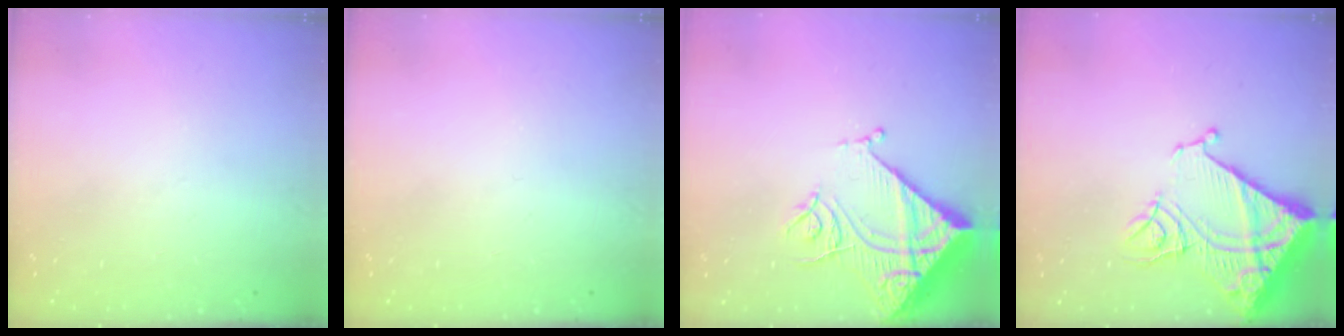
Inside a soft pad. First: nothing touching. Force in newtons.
{"total": 0.0}
{"total": 15.5, "press": 15.3, "slide": 1.9}
{"total": 18.4, "press": 18.3, "slide": 2.2}